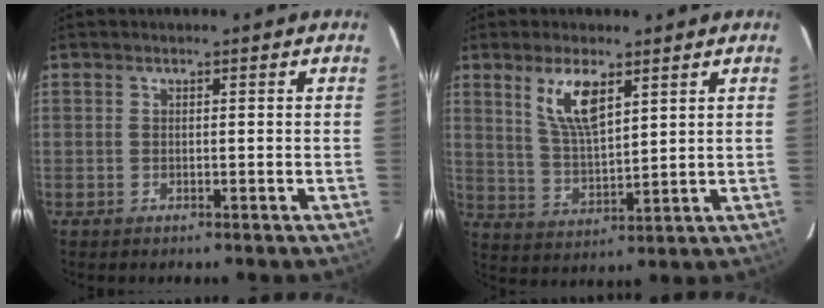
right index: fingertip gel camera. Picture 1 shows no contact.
{"total": 8.6, "force": [4.5, 3.0, 6.6], "torque": [-0.122, -0.002, 0.097]}